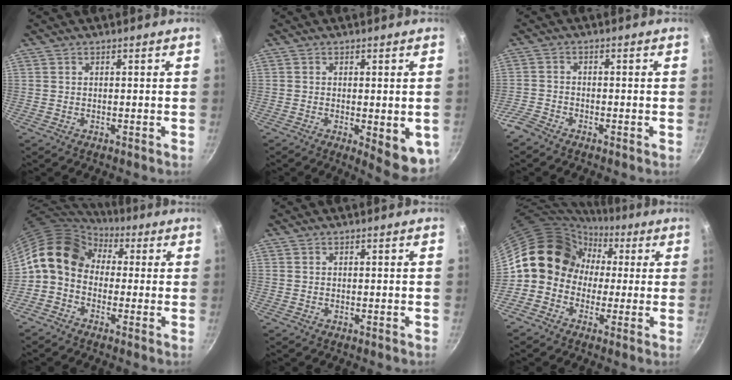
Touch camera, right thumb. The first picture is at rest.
{"total": 8.2, "force": [-1.7, 2.8, 7.5], "torque": [-0.078, -0.007, -0.015]}
{"total": 3.4, "force": [-2.9, 1.3, 1.2], "torque": [-0.035, 0.018, -0.067]}
{"total": 11.1, "force": [2.0, 8.5, 6.8], "torque": [-0.096, 0.030, 0.011]}
{"total": 0.0}
{"total": 12.4, "force": [0.4, 11.0, 5.7], "torque": [-0.049, 0.036, -0.016]}